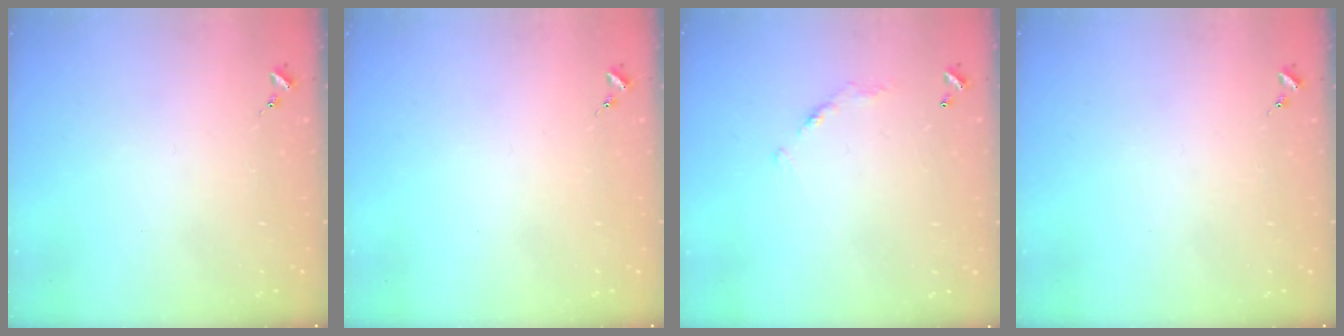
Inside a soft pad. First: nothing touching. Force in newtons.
{"total": 0.0}
{"total": 7.1, "press": 7.1, "slide": 0.6}
{"total": 0.0}